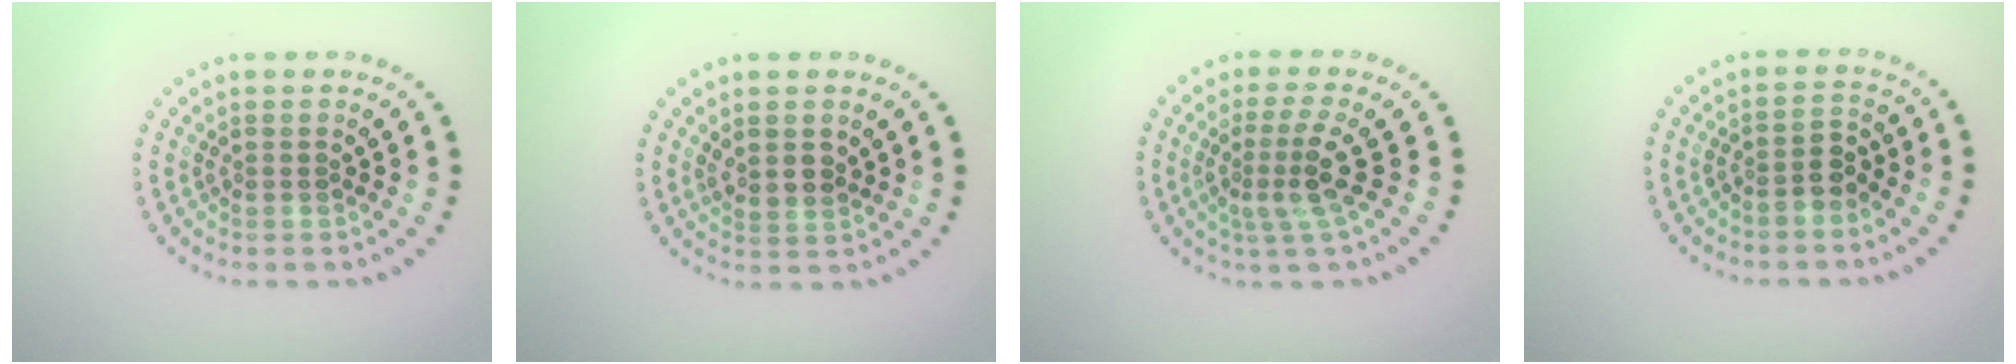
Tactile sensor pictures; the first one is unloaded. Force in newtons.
{"total": 1.5, "press": 1.3, "slide": 0.8}
{"total": 3.4, "press": 2.3, "slide": 2.5}
{"total": 2.1, "press": 1.8, "slide": 1.1}